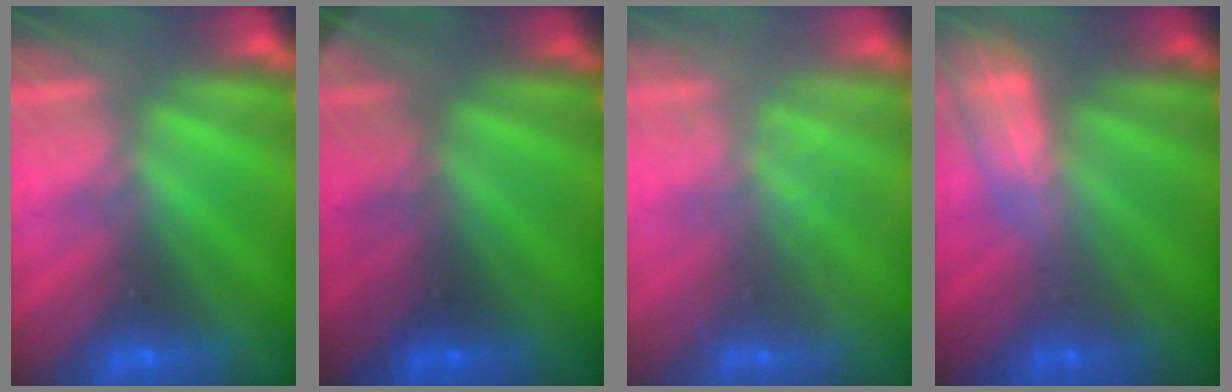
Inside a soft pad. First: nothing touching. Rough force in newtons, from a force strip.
{"total": 2.8}
{"total": 1.7}
{"total": 2.4}